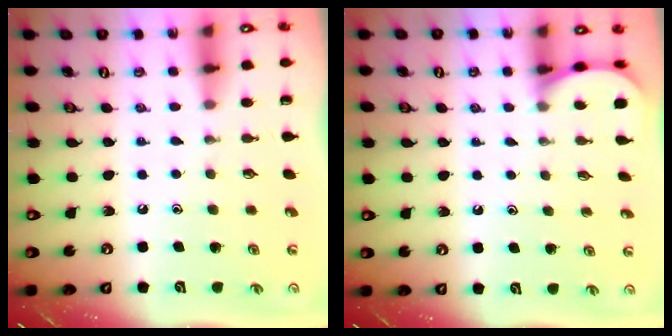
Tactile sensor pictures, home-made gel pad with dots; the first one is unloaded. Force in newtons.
{"total": 1.4, "press": 1.4, "slide": 0.1}